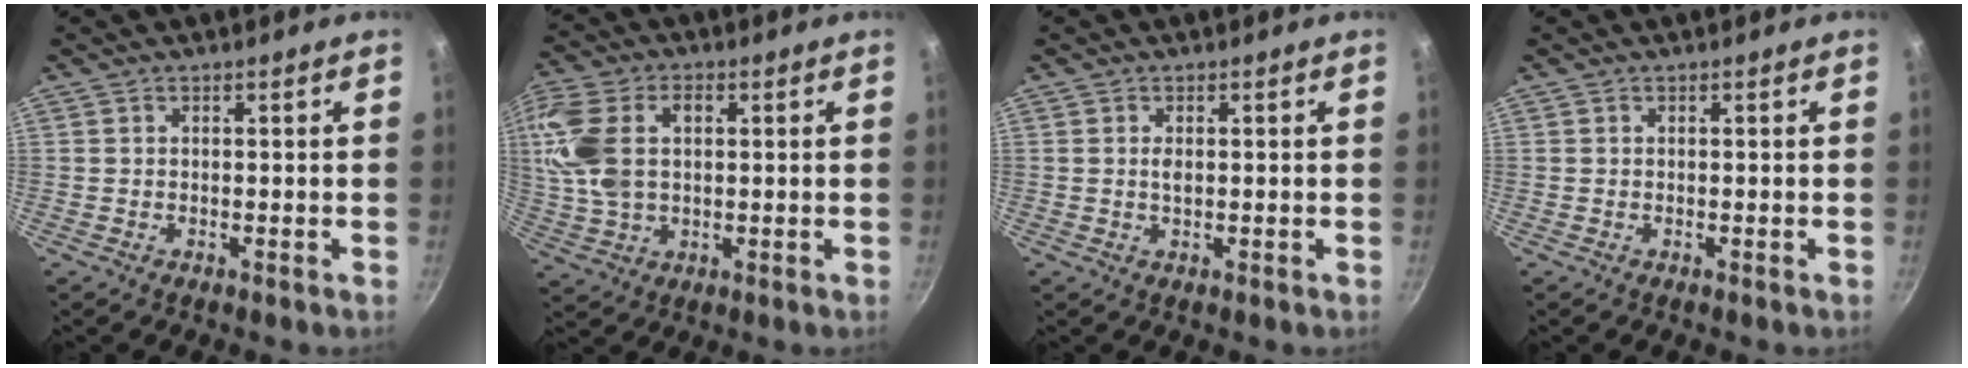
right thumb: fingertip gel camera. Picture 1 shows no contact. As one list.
[{"total": 13.3, "force": [2.7, 8.5, 9.8], "torque": [-0.197, 0.005, 0.047]}, {"total": 1.5, "force": [0.3, 0.8, 1.3], "torque": [-0.024, 0.001, 0.005]}, {"total": 0.0}]